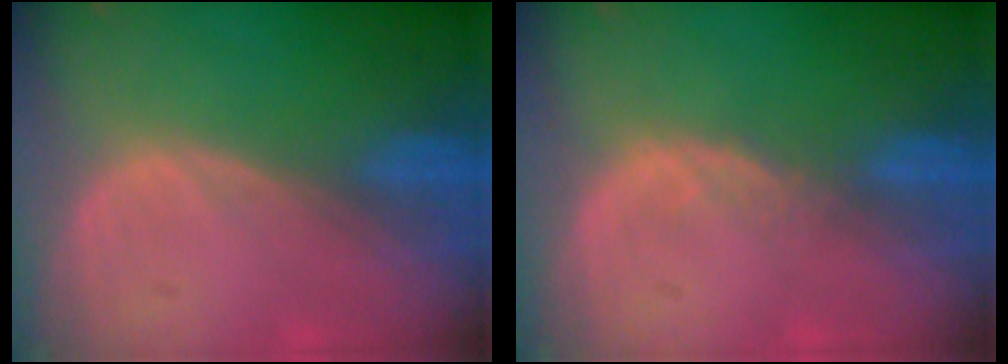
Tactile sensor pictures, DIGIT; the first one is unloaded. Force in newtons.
{"total": 1.1, "press": 1.1, "slide": 0.2}